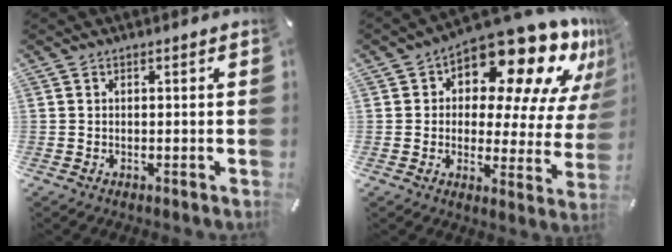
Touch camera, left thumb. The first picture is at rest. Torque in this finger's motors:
{"motor_torque": [2.51, 2.51, 1.56, -1.22, 0.20]}